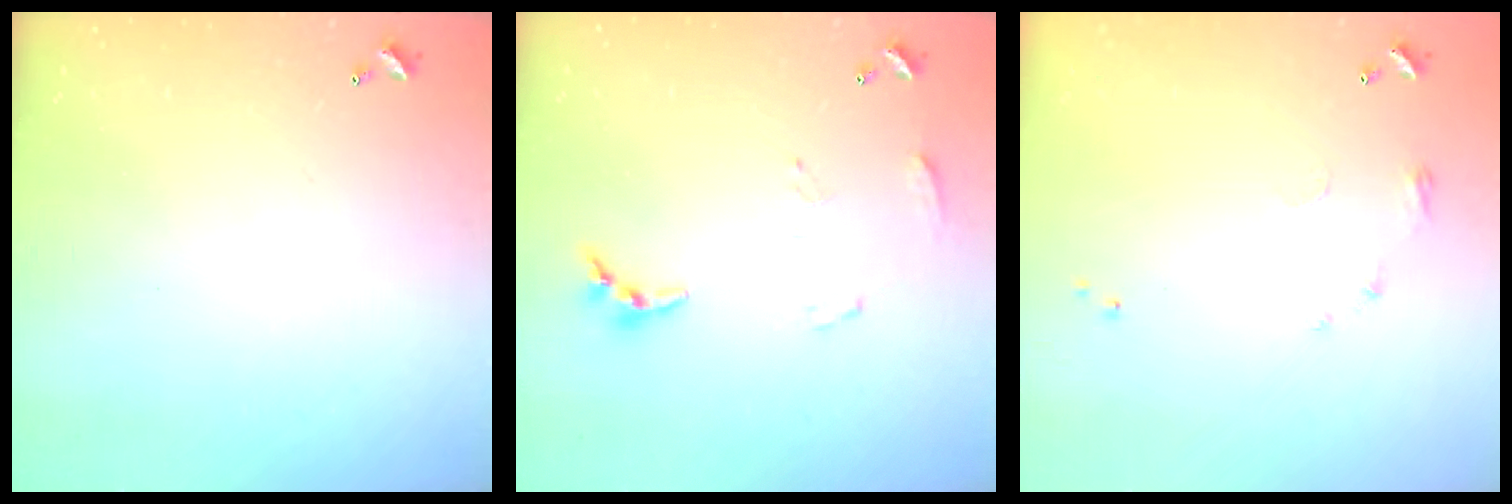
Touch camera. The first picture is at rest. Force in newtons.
{"total": 6.2, "press": 6.2, "slide": 0.5}
{"total": 6.3, "press": 6.3, "slide": 0.9}